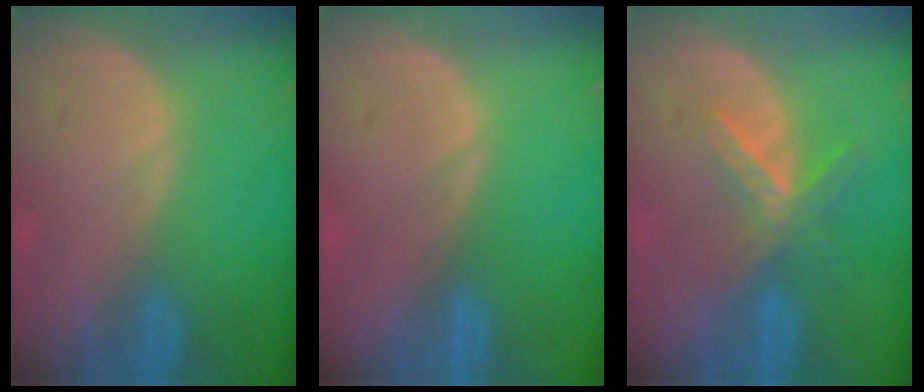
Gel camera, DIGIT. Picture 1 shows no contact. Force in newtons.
{"total": 0.0}
{"total": 5.8, "press": 5.0, "slide": 2.9}